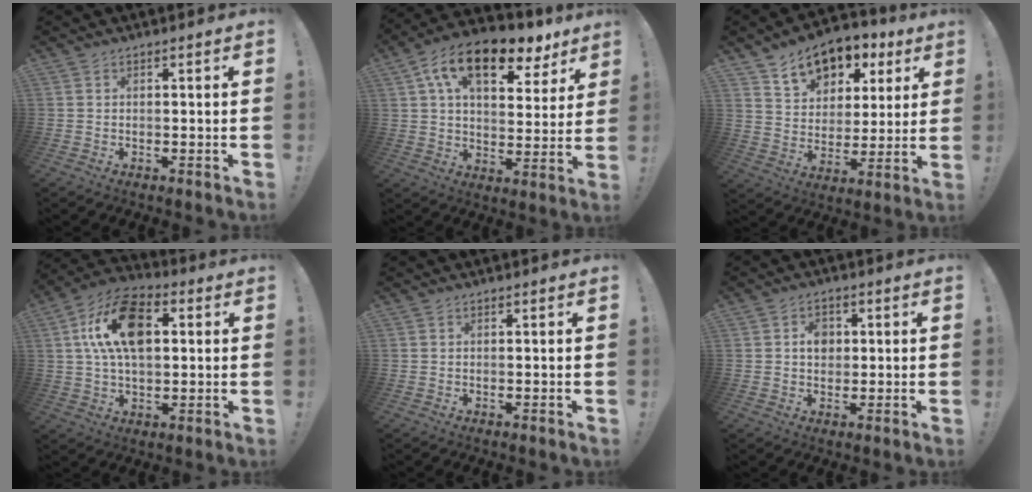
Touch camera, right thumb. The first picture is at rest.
{"total": 16.8, "force": [9.2, 8.3, 11.4], "torque": [-0.178, -0.045, 0.156]}
{"total": 12.3, "force": [7.7, 8.0, 5.3], "torque": [-0.076, -0.052, 0.141]}
{"total": 17.4, "force": [3.9, 10.3, 13.4], "torque": [-0.229, 0.012, 0.073]}
{"total": 0.0}
{"total": 4.5, "force": [0.5, 3.6, 2.6], "torque": [-0.026, -0.001, 0.003]}